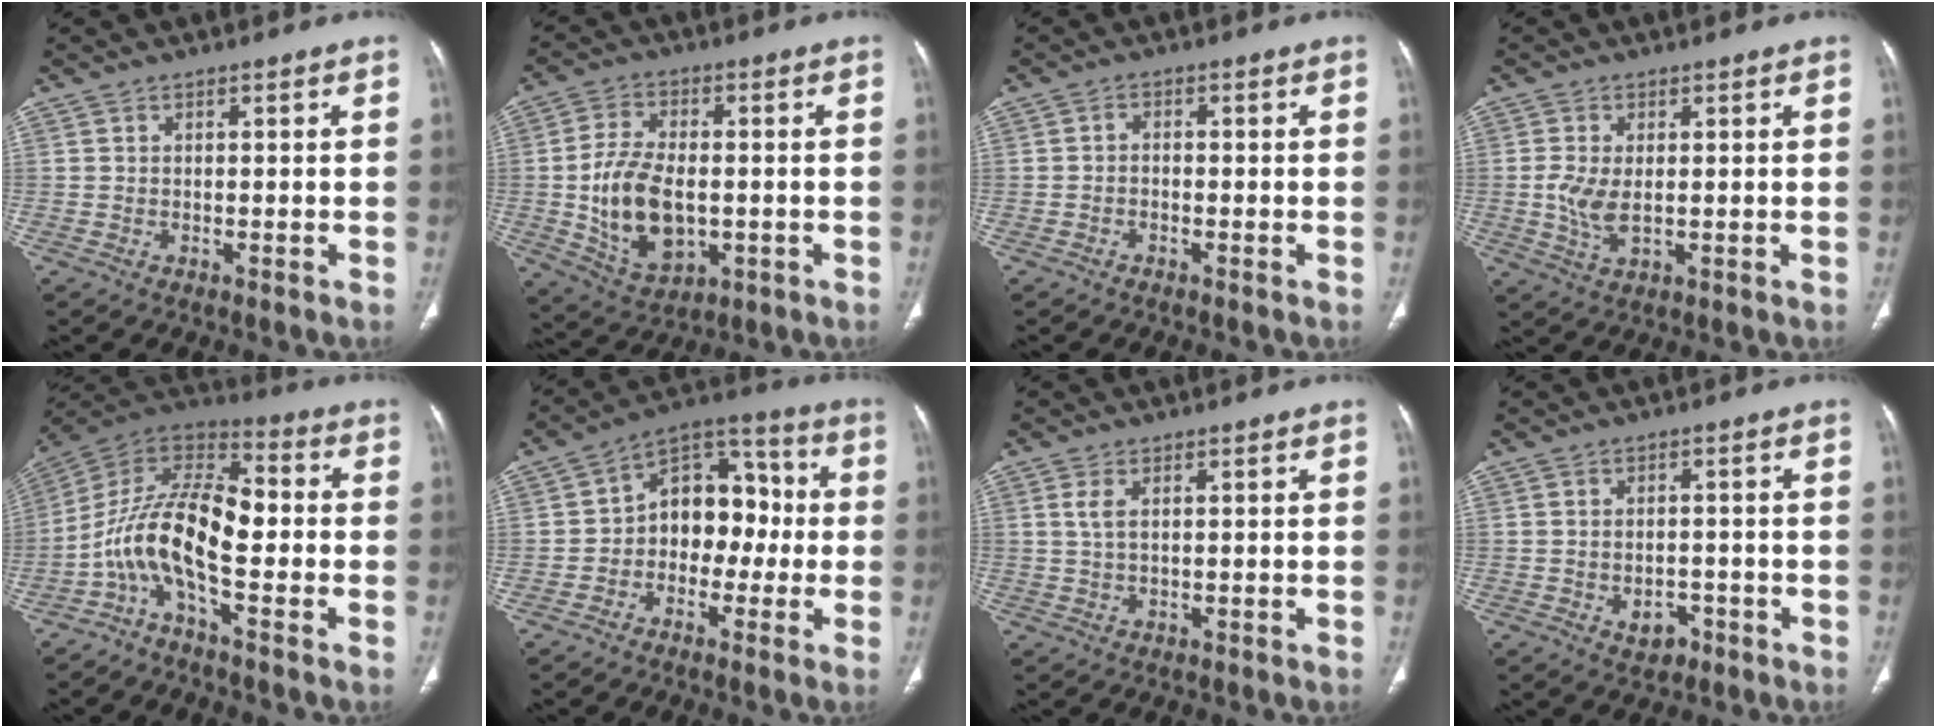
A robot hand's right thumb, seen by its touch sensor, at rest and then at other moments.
{"total": 13.6, "force": [-1.4, 8.2, 10.8], "torque": [-0.185, 0.000, -0.012]}
{"total": 1.1, "force": [-0.6, 0.7, 0.6], "torque": [-0.005, 0.006, -0.014]}
{"total": 4.9, "force": [0.0, 2.5, 4.2], "torque": [-0.092, -0.010, 0.003]}
{"total": 13.8, "force": [-4.0, 5.5, 12.0], "torque": [-0.212, 0.078, -0.086]}
{"total": 12.4, "force": [-1.4, 9.0, 8.5], "torque": [-0.075, 0.048, -0.039]}
{"total": 2.4, "force": [0.8, 1.1, 2.1], "torque": [-0.051, 0.005, 0.020]}
{"total": 3.7, "force": [-1.7, 2.7, 1.9], "torque": [-0.012, 0.013, -0.017]}